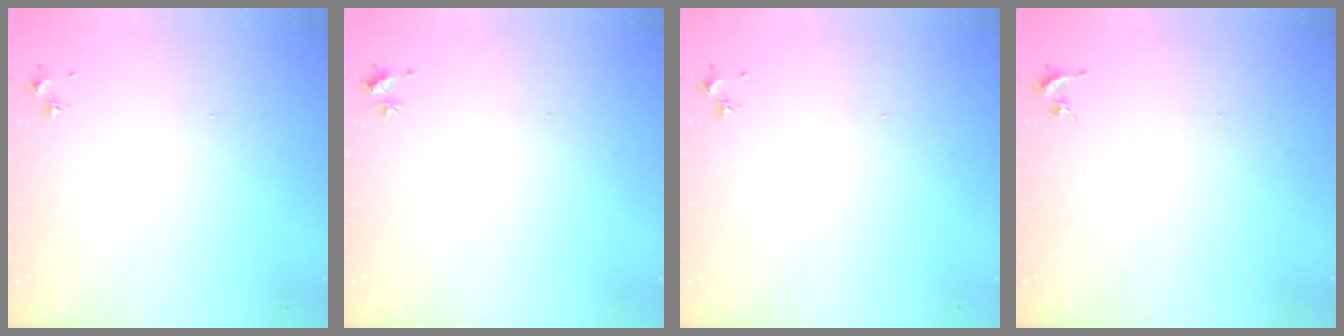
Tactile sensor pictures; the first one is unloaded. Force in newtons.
{"total": 2.0, "press": 2.0, "slide": 0.3}
{"total": 0.0}
{"total": 0.0}